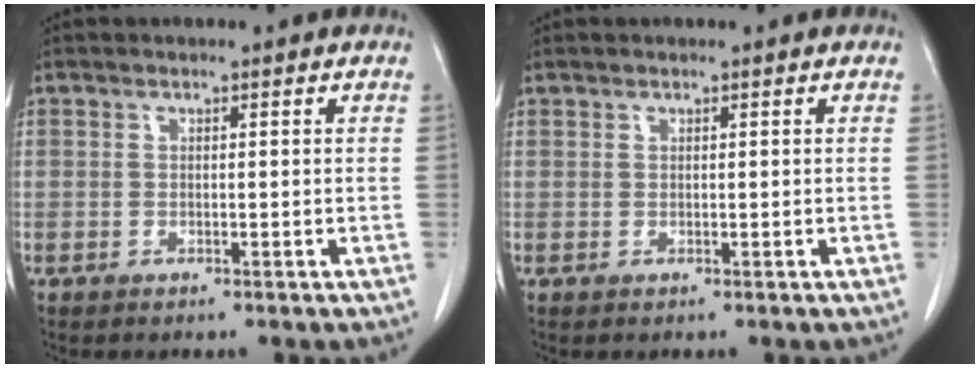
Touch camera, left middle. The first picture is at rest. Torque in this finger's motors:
{"motor_torque": [0.59, -0.66, 0.01, 0.01]}